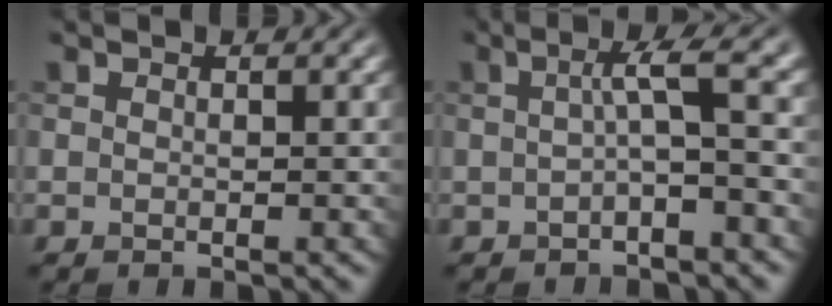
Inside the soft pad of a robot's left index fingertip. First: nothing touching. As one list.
[{"total": 3.5, "force": [-0.3, 0.5, 3.4], "torque": [-0.056, 0.012, -0.011]}]